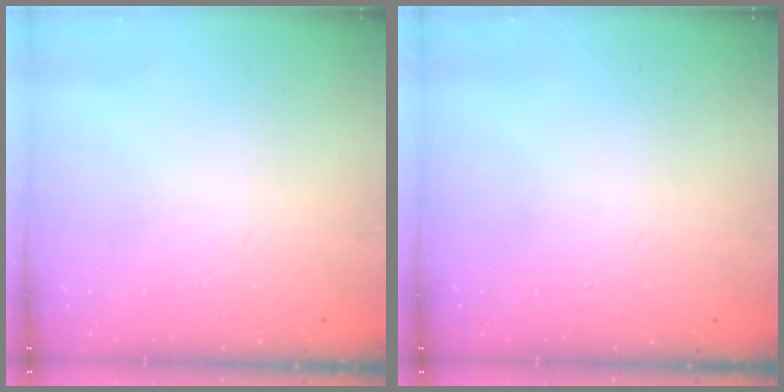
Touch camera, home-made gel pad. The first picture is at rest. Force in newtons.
{"total": 0.0}